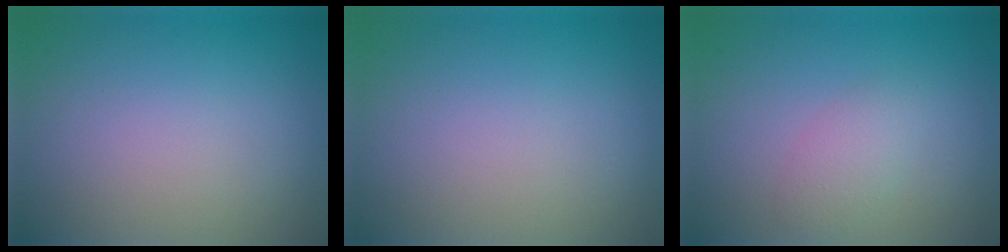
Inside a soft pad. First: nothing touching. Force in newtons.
{"total": 0.0}
{"total": 2.1, "press": 2.1, "slide": 0.0}